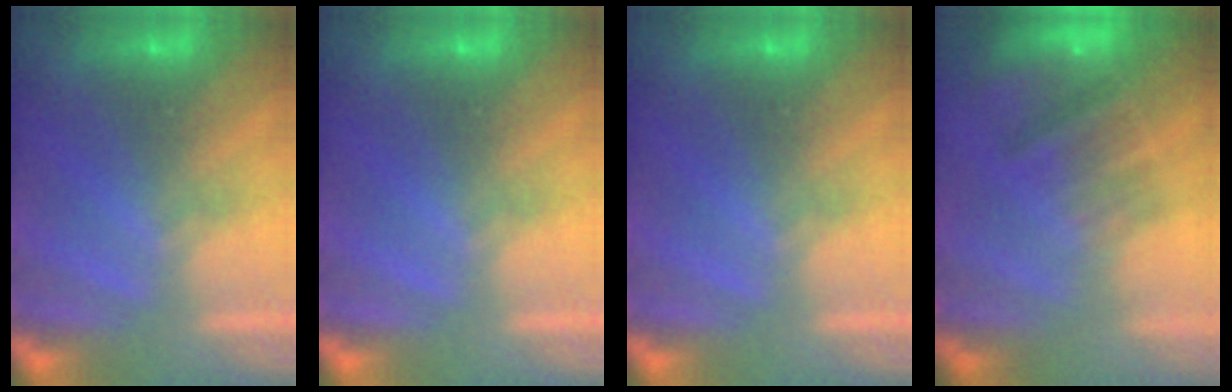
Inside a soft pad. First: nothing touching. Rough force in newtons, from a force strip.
{"total": 0.0}
{"total": 0.0}
{"total": 5.7}